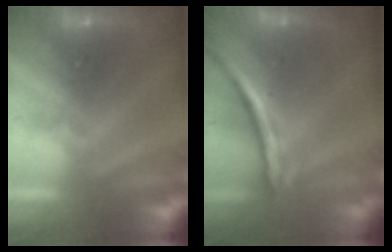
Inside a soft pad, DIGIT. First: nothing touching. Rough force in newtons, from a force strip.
{"total": 7.2}